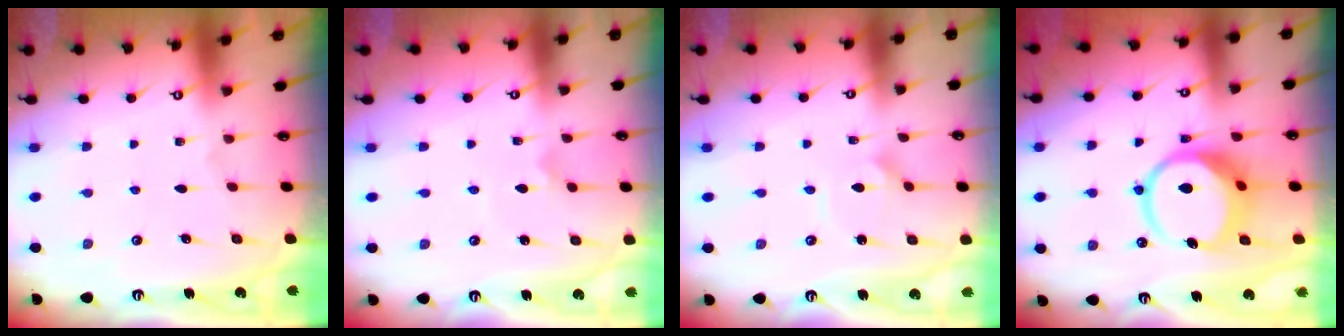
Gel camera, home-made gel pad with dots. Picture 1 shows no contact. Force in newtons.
{"total": 2.9, "press": 2.9, "slide": 0.1}
{"total": 2.1, "press": 2.1, "slide": 0.1}
{"total": 12.2, "press": 12.1, "slide": 1.5}